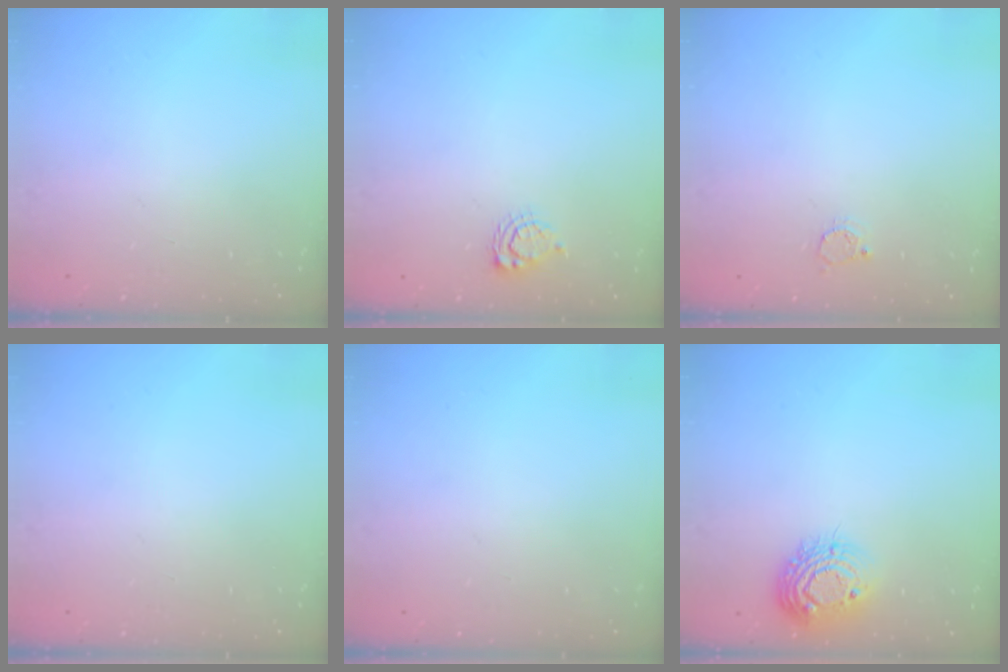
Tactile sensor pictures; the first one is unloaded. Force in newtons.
{"total": 5.5, "press": 5.5, "slide": 0.5}
{"total": 2.8, "press": 2.8, "slide": 0.3}
{"total": 0.0}
{"total": 0.0}
{"total": 11.6, "press": 11.6, "slide": 0.9}